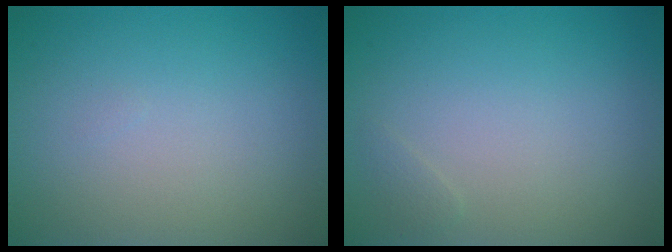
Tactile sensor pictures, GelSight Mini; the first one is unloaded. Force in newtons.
{"total": 0.5, "press": 0.5, "slide": 0.0}